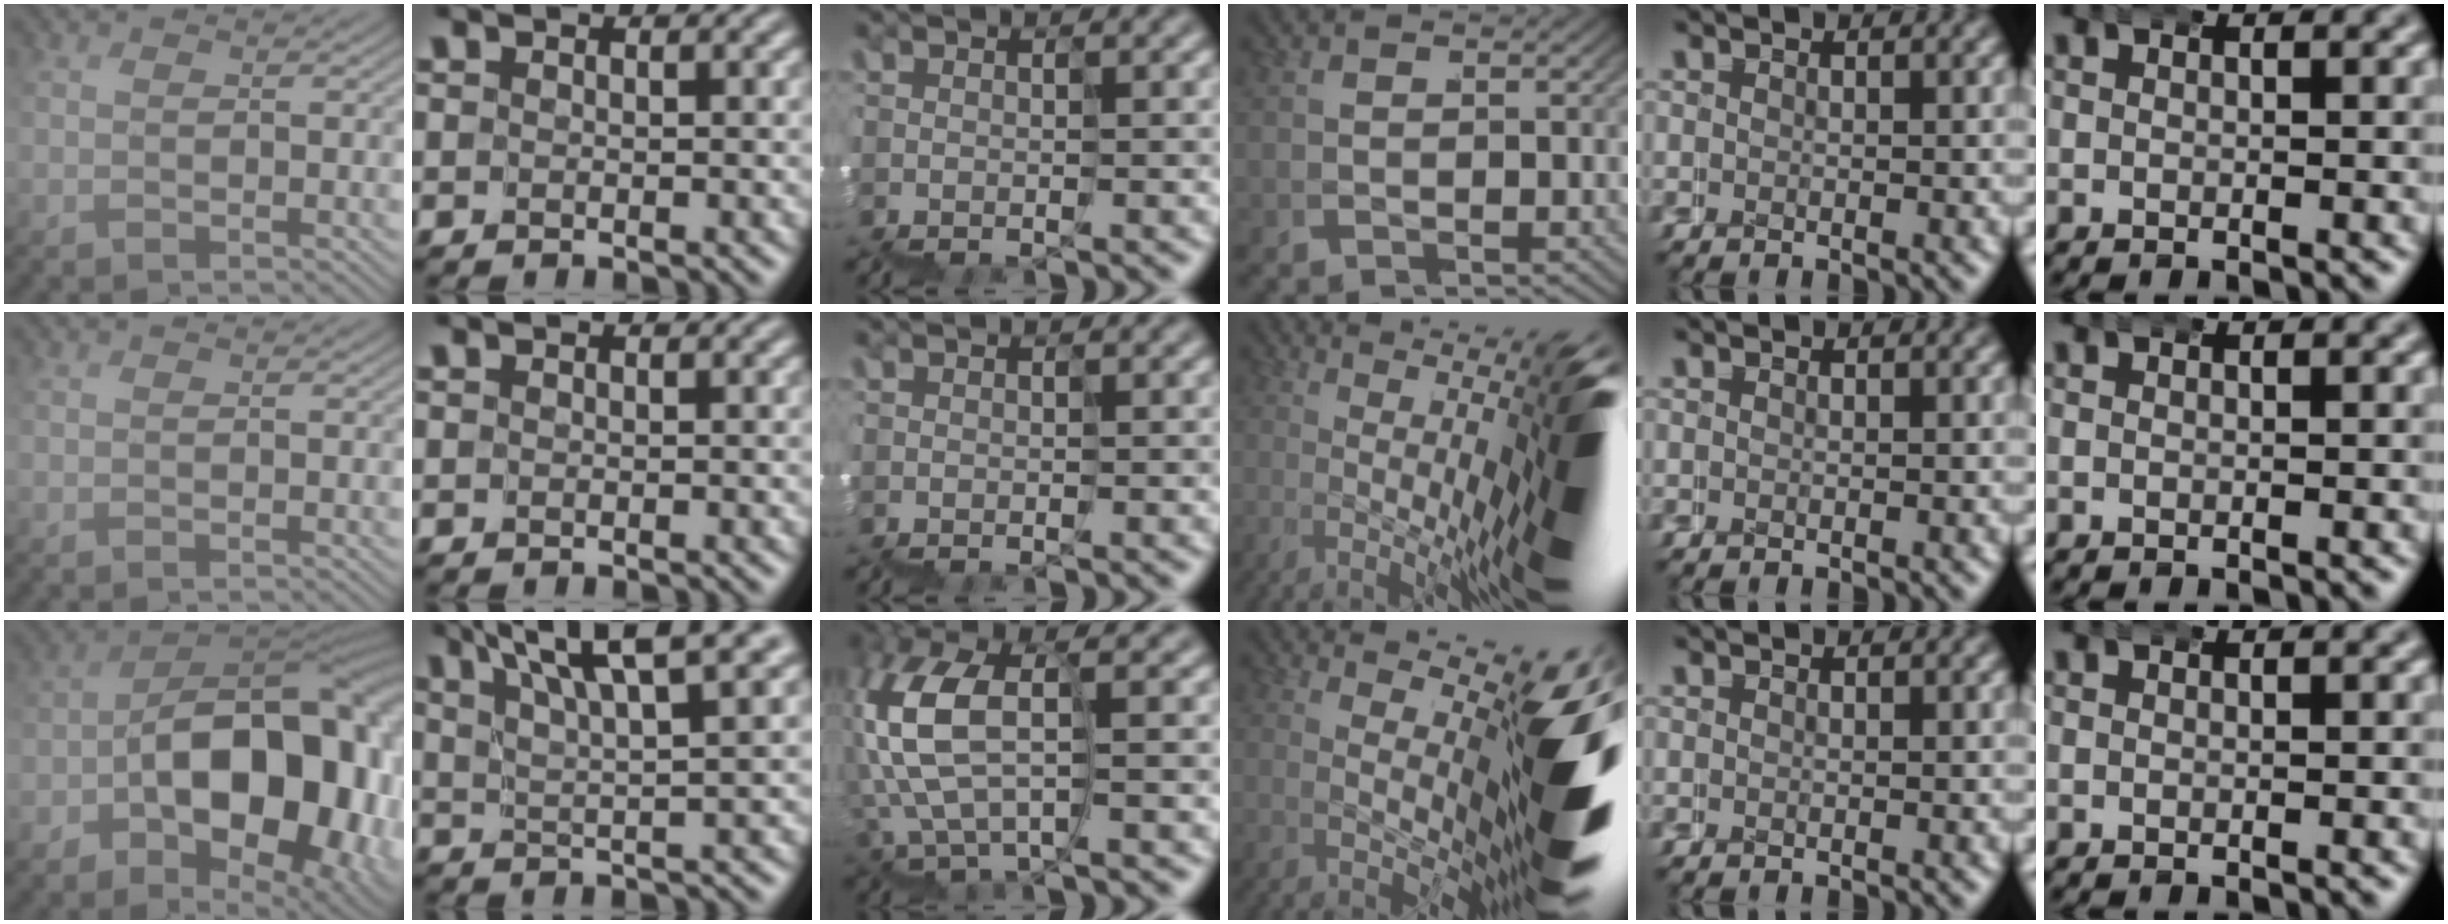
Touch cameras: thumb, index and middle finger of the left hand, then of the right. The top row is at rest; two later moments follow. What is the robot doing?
{"motion": "wrap", "object": "duck tape"}